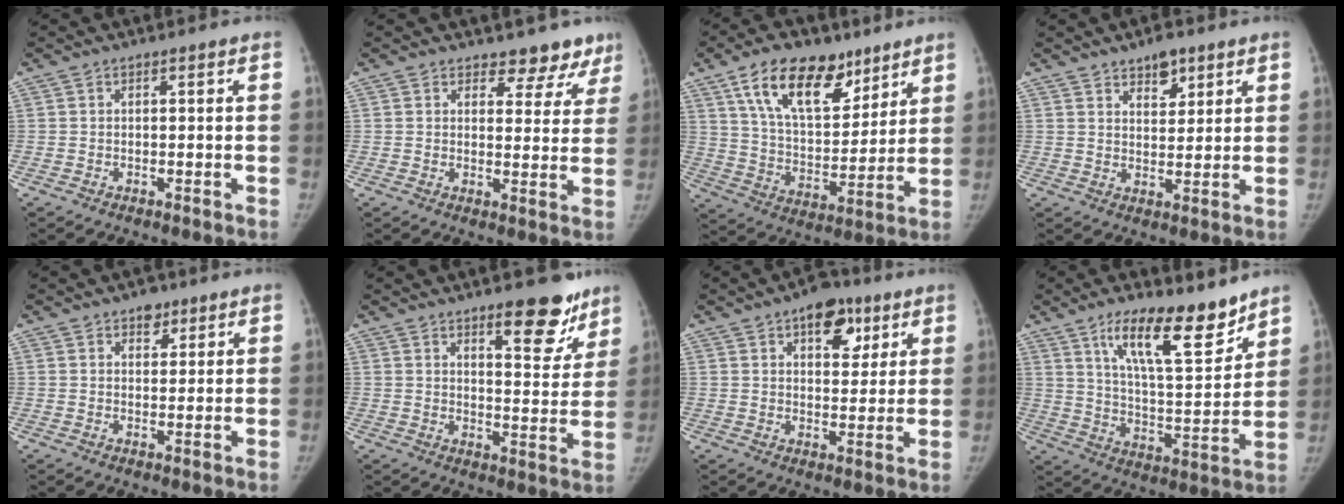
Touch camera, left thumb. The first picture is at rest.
{"total": 7.3, "force": [6.1, 3.7, 1.2], "torque": [0.033, -0.035, 0.061]}
{"total": 18.3, "force": [10.9, 9.6, 11.1], "torque": [-0.143, -0.047, 0.192]}
{"total": 5.2, "force": [3.5, 2.7, 2.8], "torque": [-0.021, -0.022, 0.057]}
{"total": 3.3, "force": [2.1, 2.1, 1.4], "torque": [0.001, -0.011, 0.031]}
{"total": 11.7, "force": [8.0, 4.1, 7.5], "torque": [-0.055, -0.052, 0.111]}
{"total": 10.3, "force": [5.5, 5.8, 6.5], "torque": [-0.053, -0.018, 0.075]}
{"total": 16.3, "force": [11.2, 4.8, 10.9], "torque": [-0.142, -0.078, 0.194]}